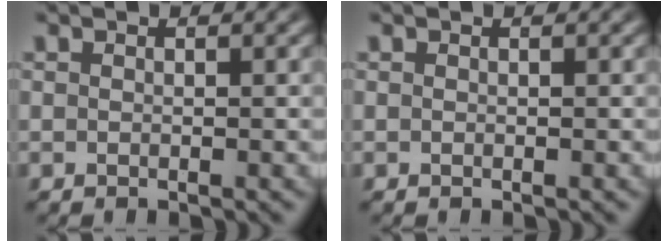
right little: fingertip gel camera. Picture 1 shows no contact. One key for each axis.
{"total": 0.0}